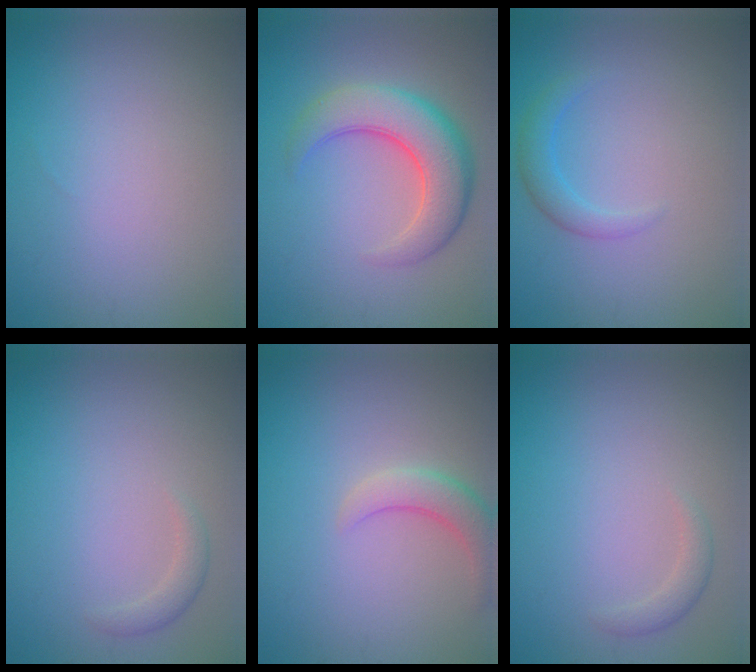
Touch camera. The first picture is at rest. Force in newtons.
{"total": 6.4, "press": 6.4, "slide": 0.3}
{"total": 1.9, "press": 1.9, "slide": 0.1}
{"total": 1.2, "press": 1.2, "slide": 0.1}
{"total": 2.9, "press": 2.8, "slide": 0.3}
{"total": 1.2, "press": 1.2, "slide": 0.1}